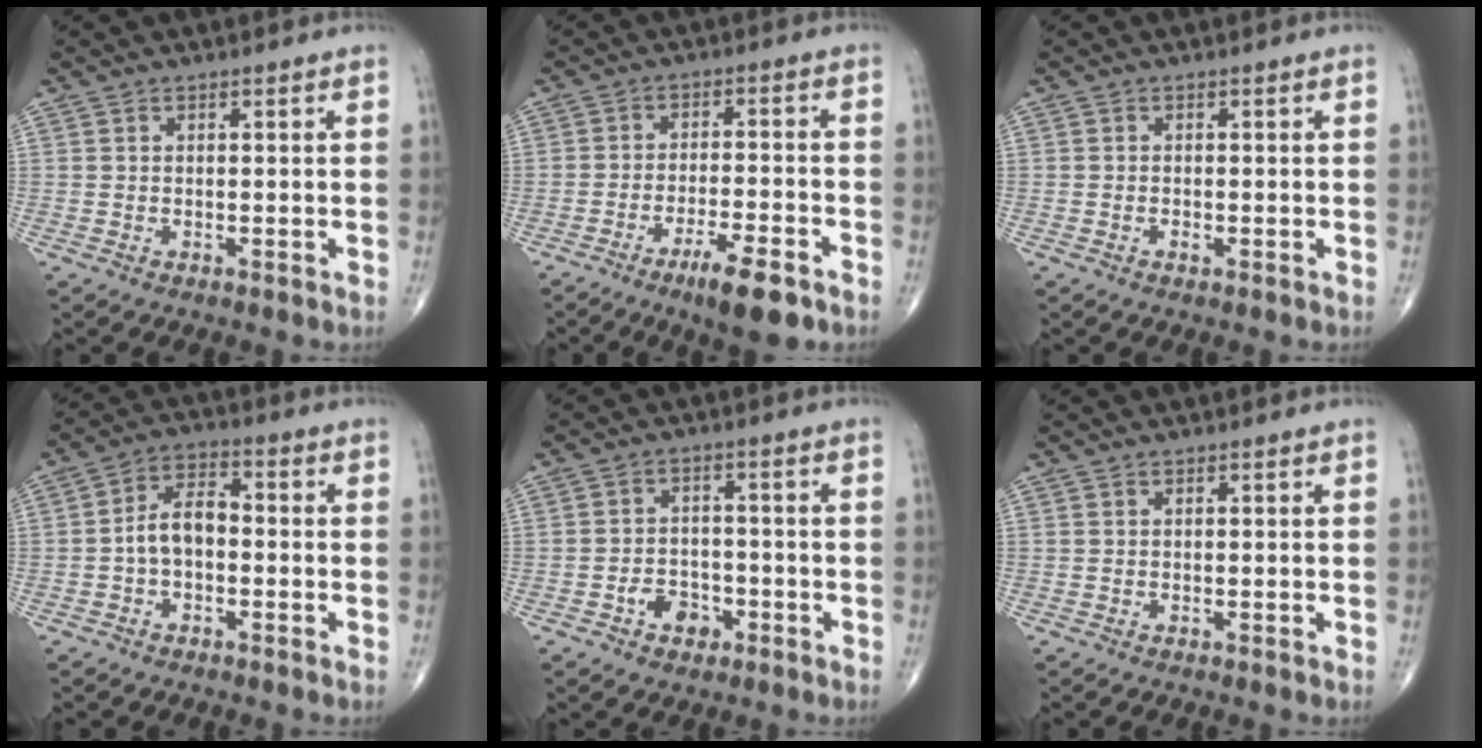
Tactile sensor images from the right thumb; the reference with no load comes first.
{"total": 8.8, "force": [-5.5, 2.0, 6.6], "torque": [-0.109, 0.020, -0.086]}
{"total": 0.8, "force": [-0.3, 0.4, 0.5], "torque": [-0.011, 0.000, -0.006]}
{"total": 6.9, "force": [-1.1, 4.2, 5.4], "torque": [-0.091, 0.030, -0.031]}
{"total": 5.3, "force": [-2.5, 3.8, 2.7], "torque": [-0.020, 0.024, -0.040]}
{"total": 0.0}